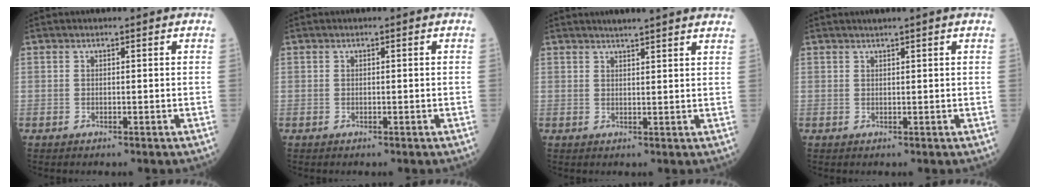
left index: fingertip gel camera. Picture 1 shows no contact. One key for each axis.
{"total": 0.0}
{"total": 9.8, "fx": 8.8, "fy": 0.4, "fz": 4.2, "tx": -0.054, "ty": 0.018, "tz": 0.095}
{"total": 1.7, "fx": 1.4, "fy": -0.4, "fz": 0.8, "tx": -0.011, "ty": 0.007, "tz": 0.029}